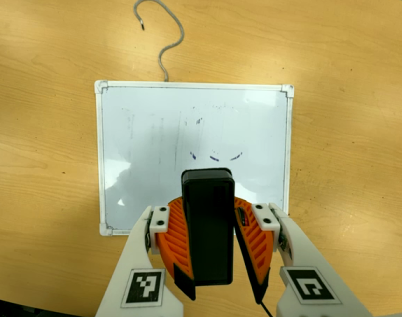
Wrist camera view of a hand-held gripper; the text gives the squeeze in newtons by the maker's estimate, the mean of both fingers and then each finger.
{"total": 11.0, "left": 10.7, "right": 11.3}